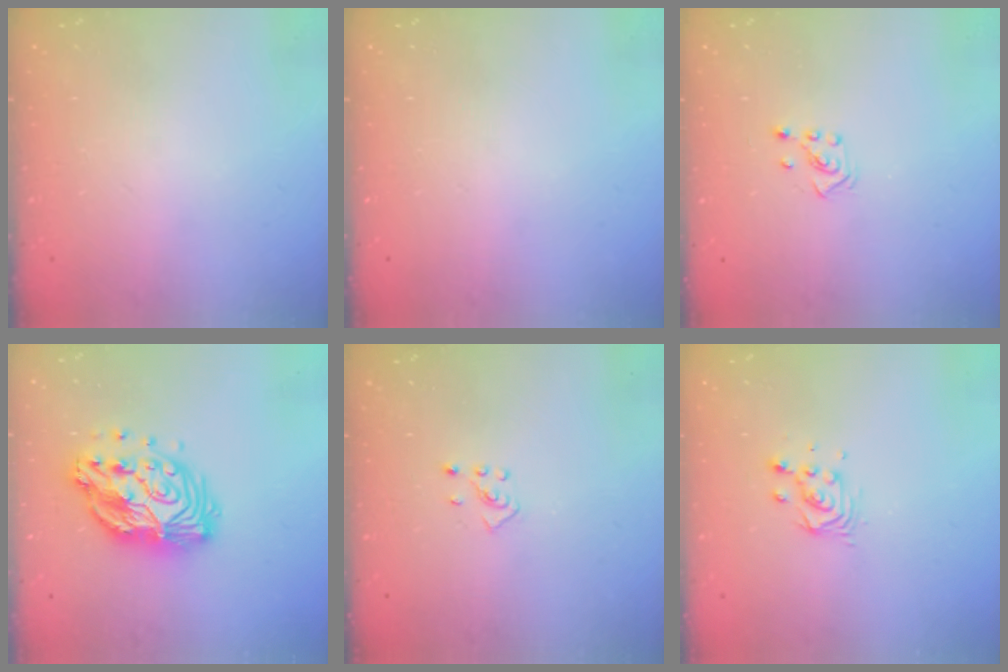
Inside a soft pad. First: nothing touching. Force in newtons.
{"total": 0.0}
{"total": 2.6, "press": 2.5, "slide": 0.6}
{"total": 15.1, "press": 15.0, "slide": 1.2}
{"total": 2.7, "press": 2.6, "slide": 0.9}
{"total": 3.9, "press": 3.9, "slide": 0.2}